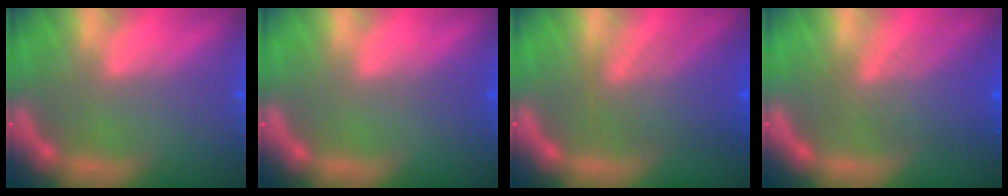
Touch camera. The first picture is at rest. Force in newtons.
{"total": 1.0}
{"total": 6.0}
{"total": 6.1}